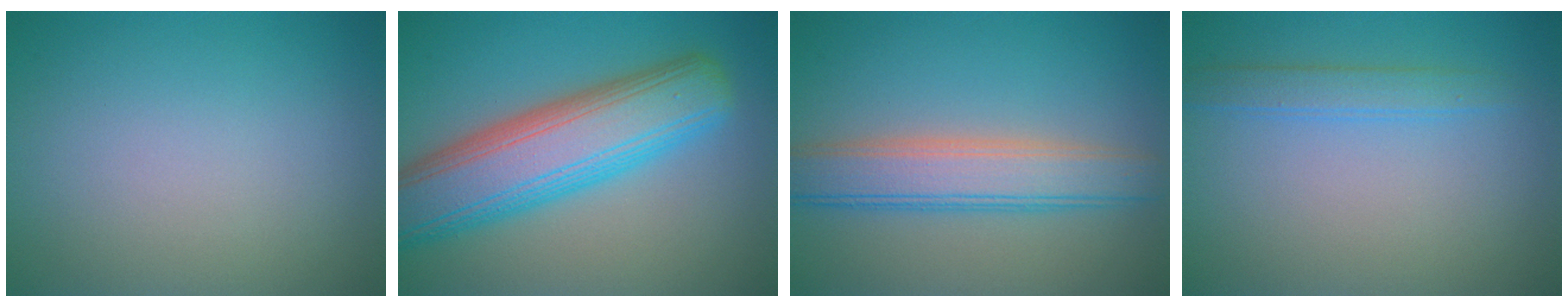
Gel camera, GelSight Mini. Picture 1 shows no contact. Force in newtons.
{"total": 10.0, "press": 10.0, "slide": 0.4}
{"total": 5.4, "press": 5.4, "slide": 0.3}
{"total": 1.9, "press": 1.9, "slide": 0.1}